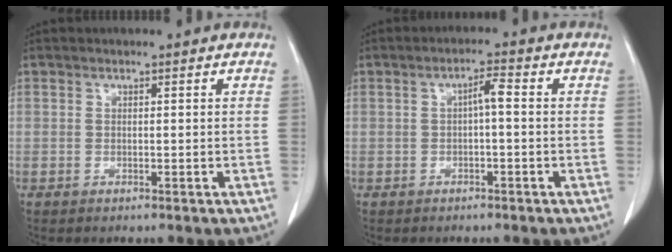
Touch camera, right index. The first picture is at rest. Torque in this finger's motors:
{"motor_torque": [0.33, -0.17, 0.13, 0.06]}